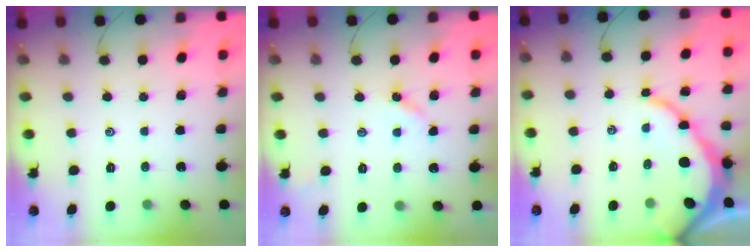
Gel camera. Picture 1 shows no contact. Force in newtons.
{"total": 2.5, "press": 2.4, "slide": 0.5}
{"total": 9.2, "press": 9.1, "slide": 1.0}